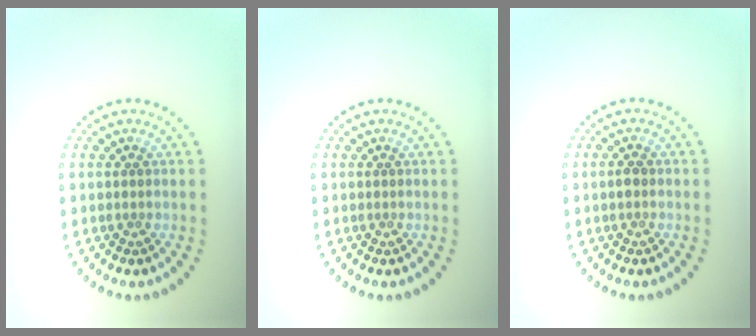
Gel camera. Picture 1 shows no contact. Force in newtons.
{"total": 0.0}
{"total": 0.9, "press": 0.9, "slide": 0.0}